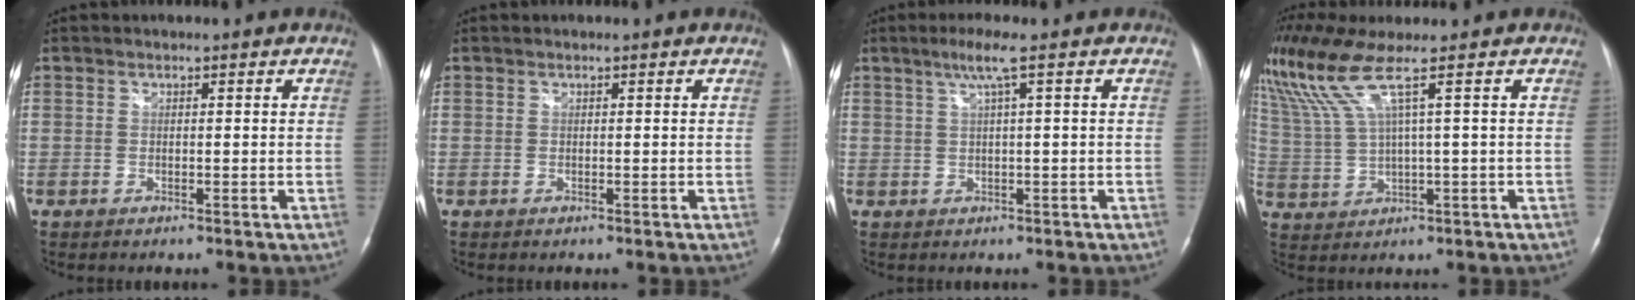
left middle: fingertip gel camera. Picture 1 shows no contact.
{"total": 0.0}
{"total": 3.4, "force": [1.5, -0.8, 3.0], "torque": [-0.065, 0.007, 0.032]}
{"total": 7.3, "force": [4.4, -1.3, 5.7], "torque": [-0.135, 0.015, 0.102]}